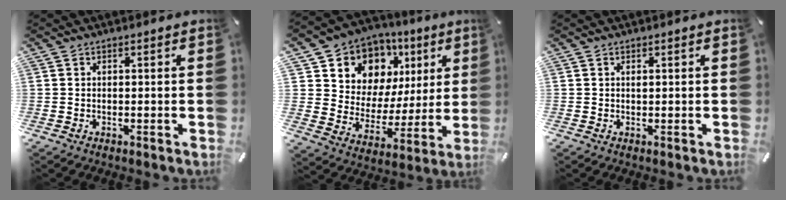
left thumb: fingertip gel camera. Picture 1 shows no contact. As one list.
[{"total": 11.3, "force": [6.8, 8.8, 1.9], "torque": [-0.039, -0.070, 0.125]}, {"total": 0.5, "force": [0.2, 0.2, 0.4], "torque": [-0.009, -0.001, 0.003]}]